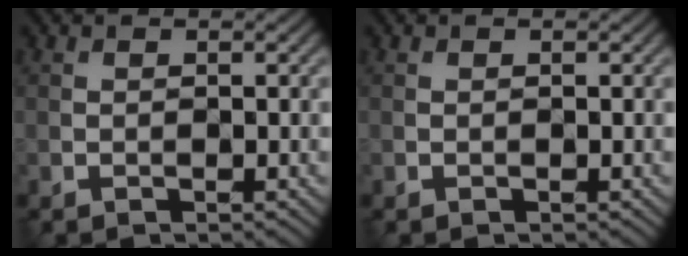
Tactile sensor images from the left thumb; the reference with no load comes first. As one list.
[{"total": 0.0}]